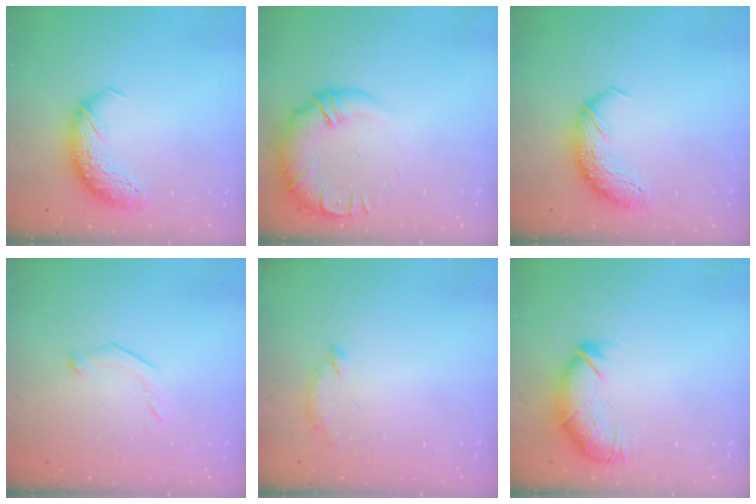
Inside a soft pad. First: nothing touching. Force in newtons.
{"total": 3.2, "press": 1.8, "slide": 2.6}
{"total": 0.0}
{"total": 6.2, "press": 6.1, "slide": 1.1}
{"total": 5.0, "press": 5.0, "slide": 0.7}
{"total": 2.8, "press": 2.4, "slide": 1.4}